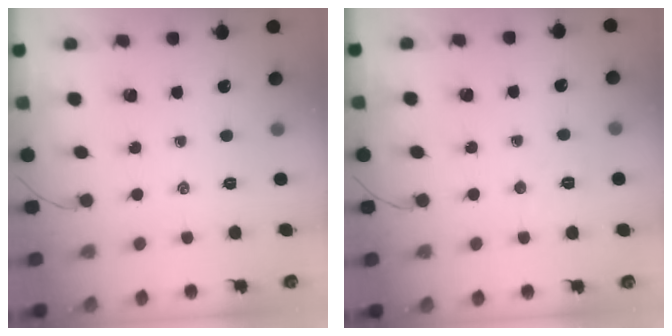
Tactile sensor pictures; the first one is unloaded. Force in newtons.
{"total": 4.7, "press": 4.5, "slide": 1.1}